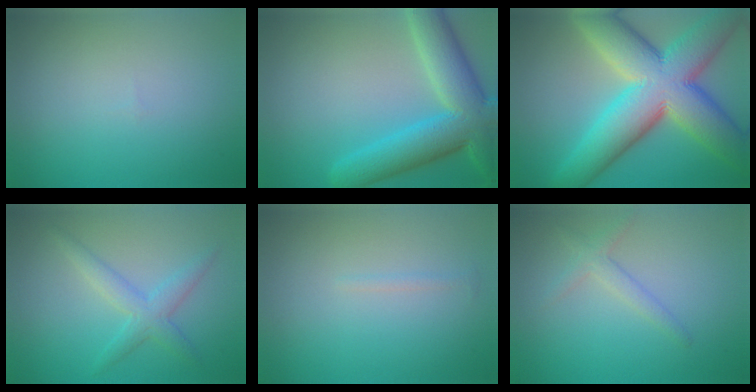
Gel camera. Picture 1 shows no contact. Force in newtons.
{"total": 9.5, "press": 9.5, "slide": 0.5}
{"total": 14.6, "press": 14.6, "slide": 0.5}
{"total": 2.8, "press": 2.8, "slide": 0.1}
{"total": 0.5, "press": 0.5, "slide": 0.0}
{"total": 1.8, "press": 1.8, "slide": 0.1}